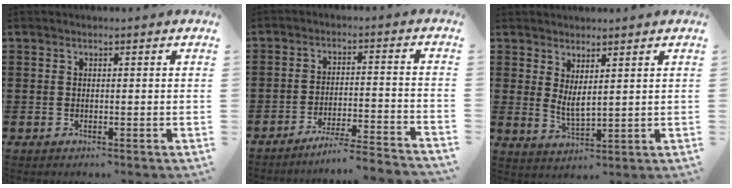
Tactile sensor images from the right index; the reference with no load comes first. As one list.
[{"total": 5.2, "force": [-4.8, -0.5, 2.0], "torque": [-0.040, -0.017, -0.096]}, {"total": 2.8, "force": [1.7, 0.6, 2.2], "torque": [-0.047, -0.002, 0.033]}]